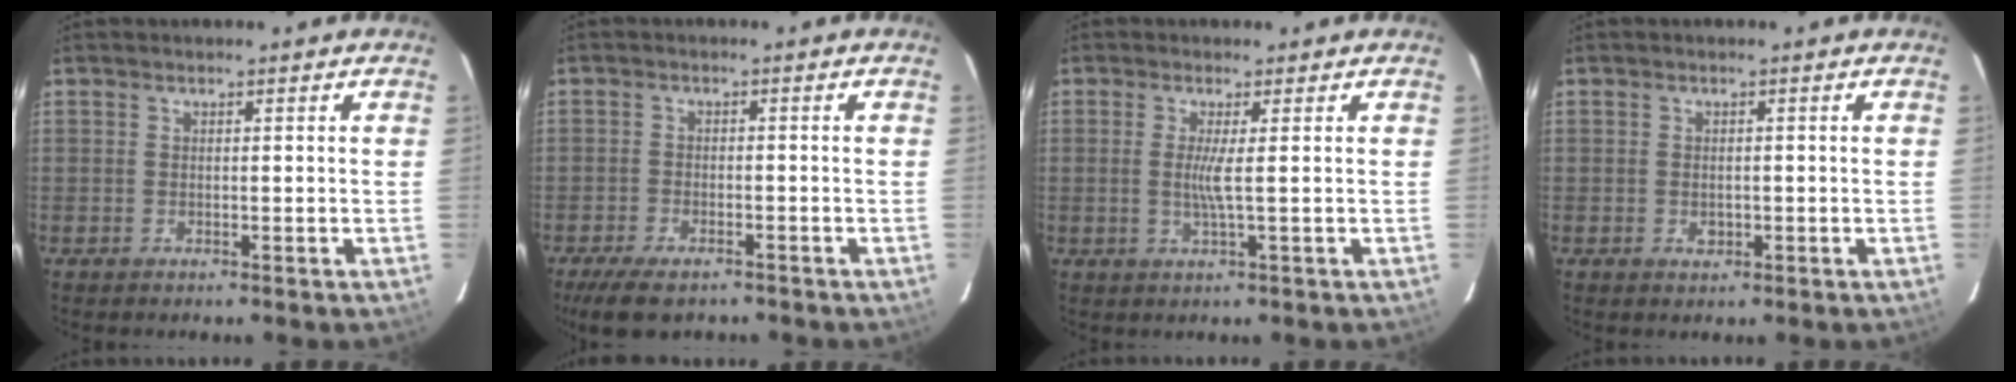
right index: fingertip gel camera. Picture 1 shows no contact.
{"total": 7.8, "force": [-5.9, 3.0, 4.1], "torque": [-0.105, -0.020, -0.102]}
{"total": 2.9, "force": [0.1, -0.7, 2.8], "torque": [-0.053, -0.005, 0.000]}
{"total": 1.6, "force": [-0.5, 1.3, 0.9], "torque": [-0.013, 0.002, -0.005]}